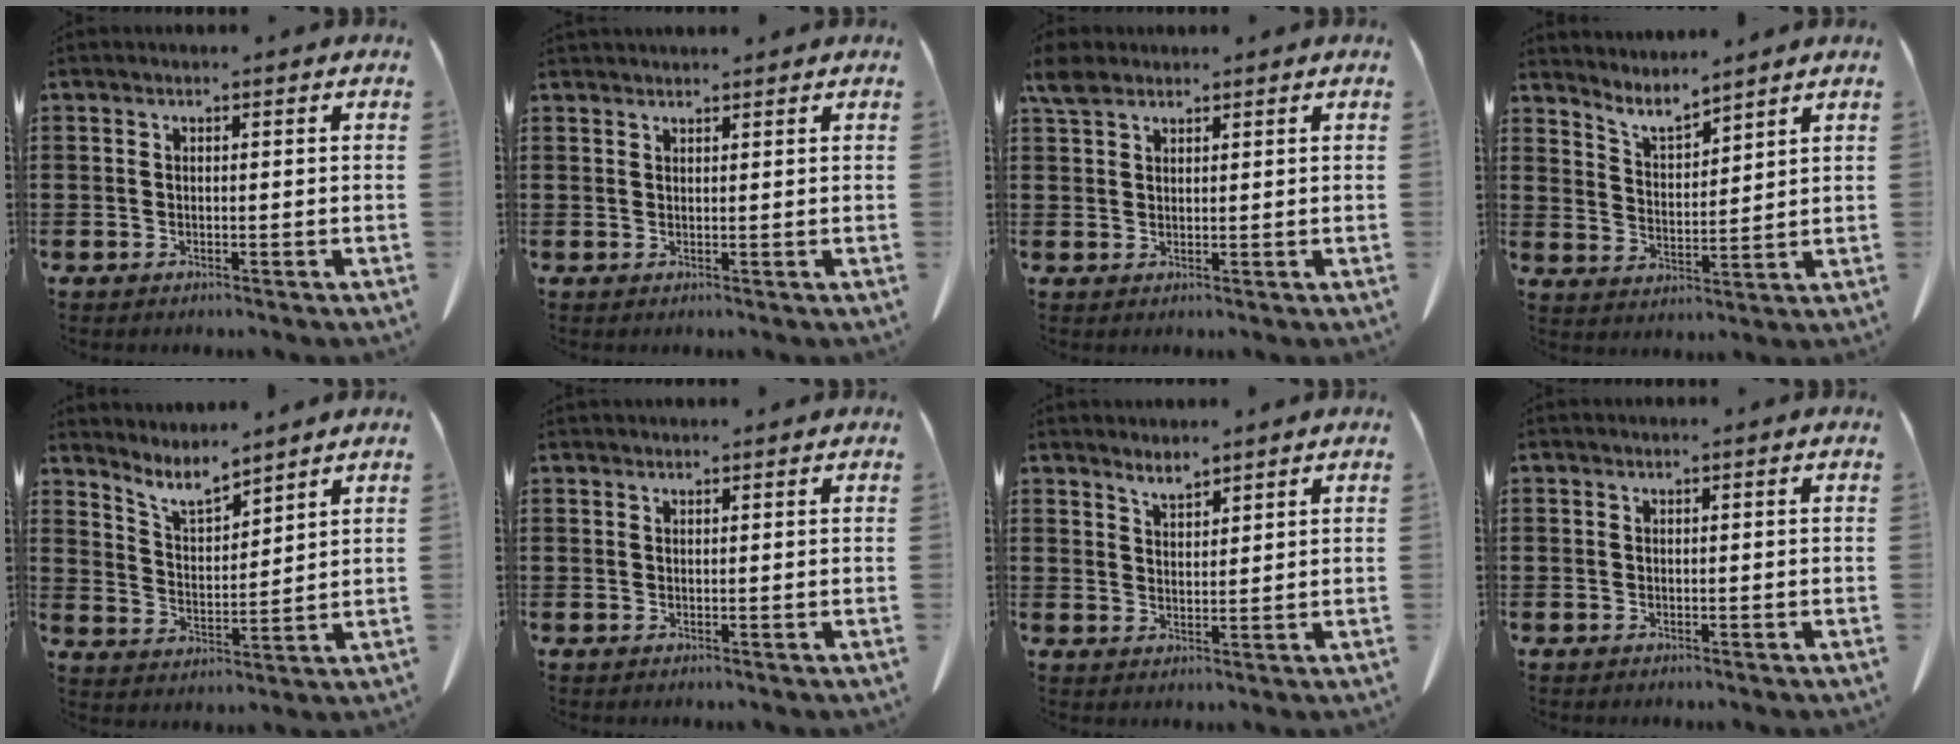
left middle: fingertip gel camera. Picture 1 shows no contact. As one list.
[{"total": 1.3, "force": [1.2, 0.1, 0.1], "torque": [-0.004, 0.000, 0.025]}, {"total": 3.9, "force": [3.0, 1.8, 1.8], "torque": [-0.046, 0.005, 0.057]}, {"total": 4.4, "force": [4.3, 0.1, 0.9], "torque": [-0.034, -0.025, 0.075]}, {"total": 6.2, "force": [5.6, 1.1, 2.4], "torque": [-0.065, -0.026, 0.101]}, {"total": 0.9, "force": [0.9, 0.0, 0.0], "torque": [-0.003, -0.001, 0.018]}, {"total": 2.7, "force": [2.7, 0.2, 0.2], "torque": [-0.010, -0.006, 0.051]}, {"total": 0.0}]